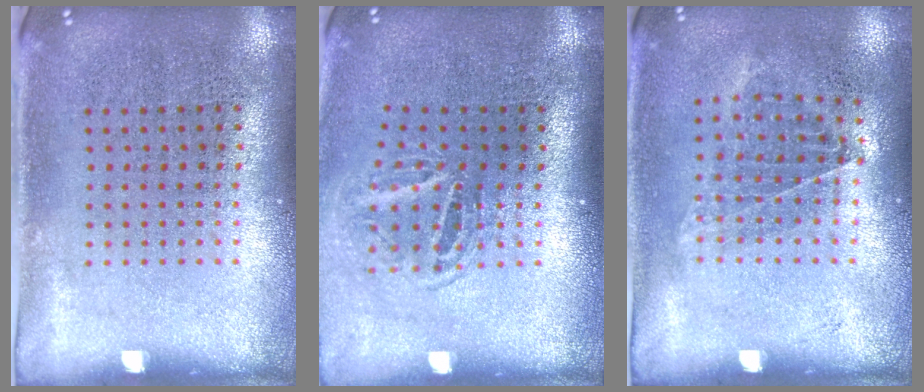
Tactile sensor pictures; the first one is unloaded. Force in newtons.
{"total": 1.7, "press": 1.2, "slide": 1.3}
{"total": 0.9, "press": 0.8, "slide": 0.5}